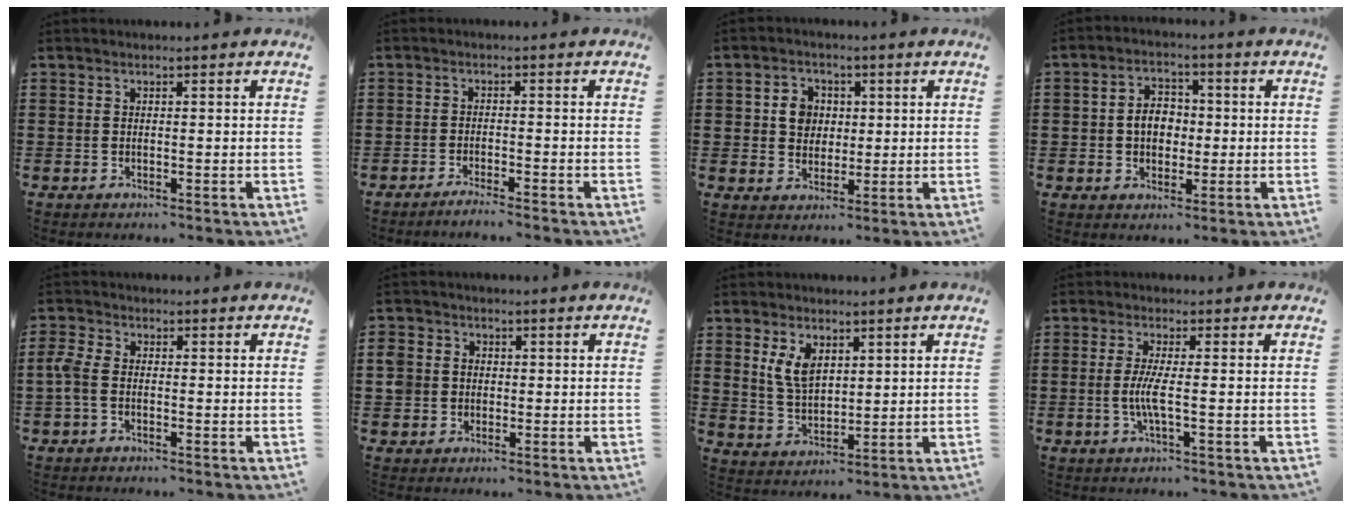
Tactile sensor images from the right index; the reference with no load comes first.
{"total": 1.9, "force": [-1.8, -0.3, 0.5], "torque": [-0.008, 0.001, -0.034]}
{"total": 5.0, "force": [1.0, 4.2, 2.4], "torque": [-0.055, 0.013, 0.013]}
{"total": 4.8, "force": [-0.2, 3.6, 3.2], "torque": [-0.062, 0.010, -0.010]}
{"total": 2.9, "force": [-0.8, 1.6, 2.2], "torque": [-0.071, -0.007, -0.025]}
{"total": 3.4, "force": [-0.2, 3.3, 0.9], "torque": [-0.037, 0.010, -0.008]}
{"total": 5.7, "force": [2.5, 3.2, 3.9], "torque": [-0.087, 0.008, 0.046]}
{"total": 4.0, "force": [-0.6, 0.1, 4.0], "torque": [-0.093, -0.014, -0.020]}